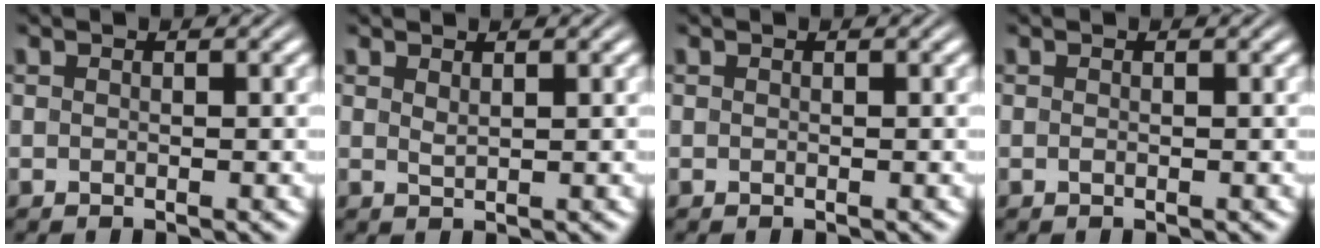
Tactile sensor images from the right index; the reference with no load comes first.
{"total": 1.0, "force": [0.8, -0.4, 0.3], "torque": [-0.004, -0.008, 0.024]}
{"total": 0.9, "force": [-0.2, -0.8, -0.3], "torque": [0.013, -0.010, 0.005]}
{"total": 0.0}